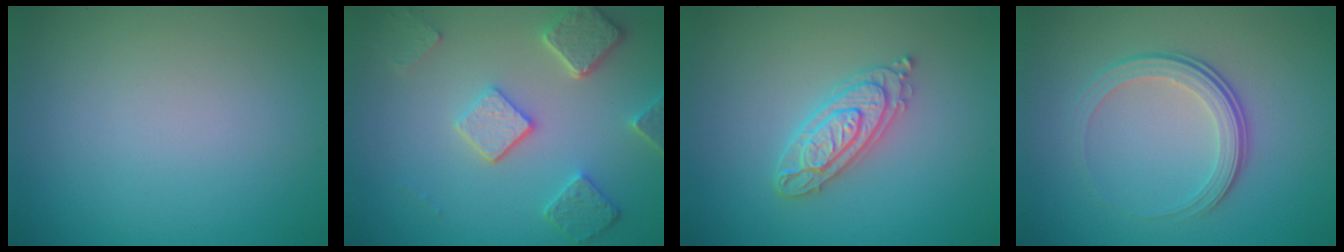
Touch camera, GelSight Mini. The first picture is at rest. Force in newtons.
{"total": 5.0, "press": 3.9, "slide": 3.1}
{"total": 3.0, "press": 2.9, "slide": 0.6}
{"total": 3.7, "press": 2.6, "slide": 2.7}